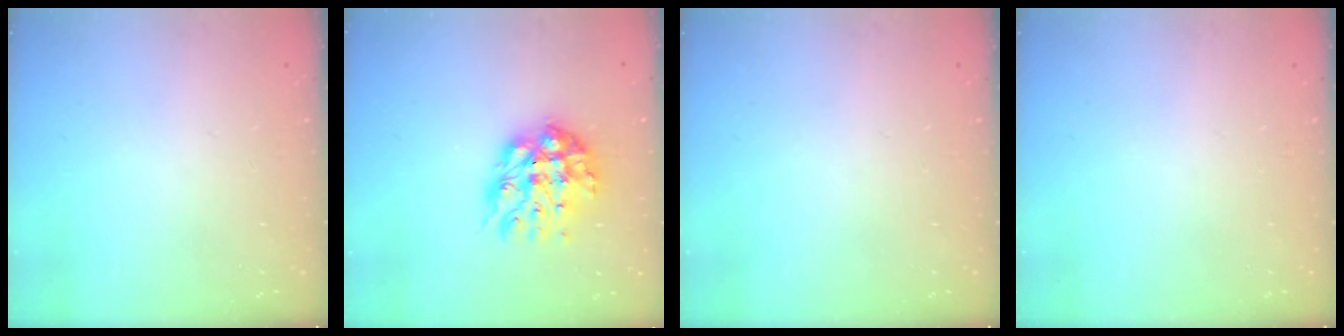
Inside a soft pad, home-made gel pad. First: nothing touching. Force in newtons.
{"total": 11.5, "press": 11.5, "slide": 1.2}
{"total": 0.0}
{"total": 0.0}